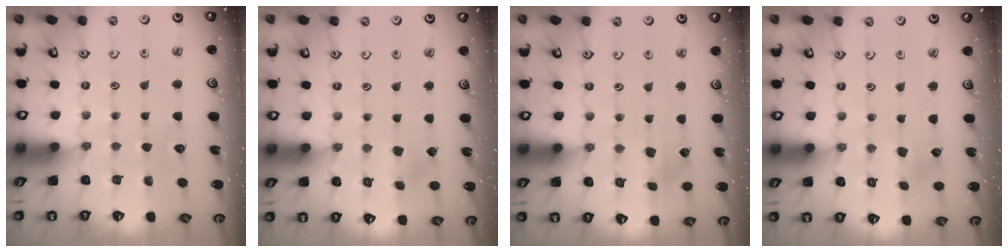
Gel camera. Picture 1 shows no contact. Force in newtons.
{"total": 2.2, "press": 2.2, "slide": 0.1}
{"total": 2.0, "press": 2.0, "slide": 0.4}
{"total": 0.5, "press": 0.5, "slide": 0.0}